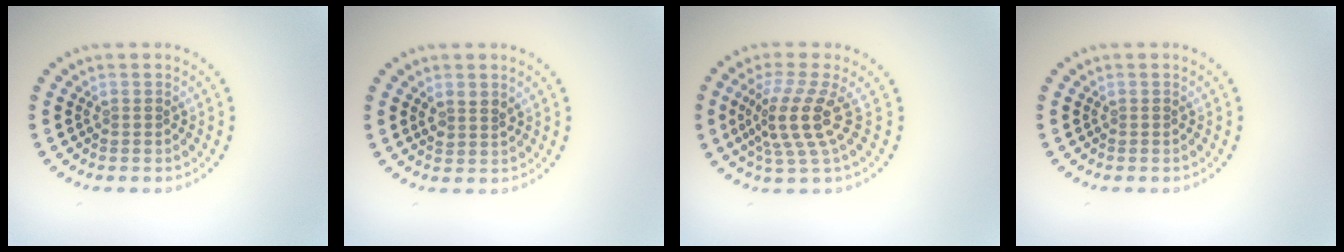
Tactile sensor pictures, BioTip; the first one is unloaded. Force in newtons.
{"total": 1.5, "press": 1.2, "slide": 0.9}
{"total": 4.2, "press": 3.0, "slide": 3.0}
{"total": 0.0}